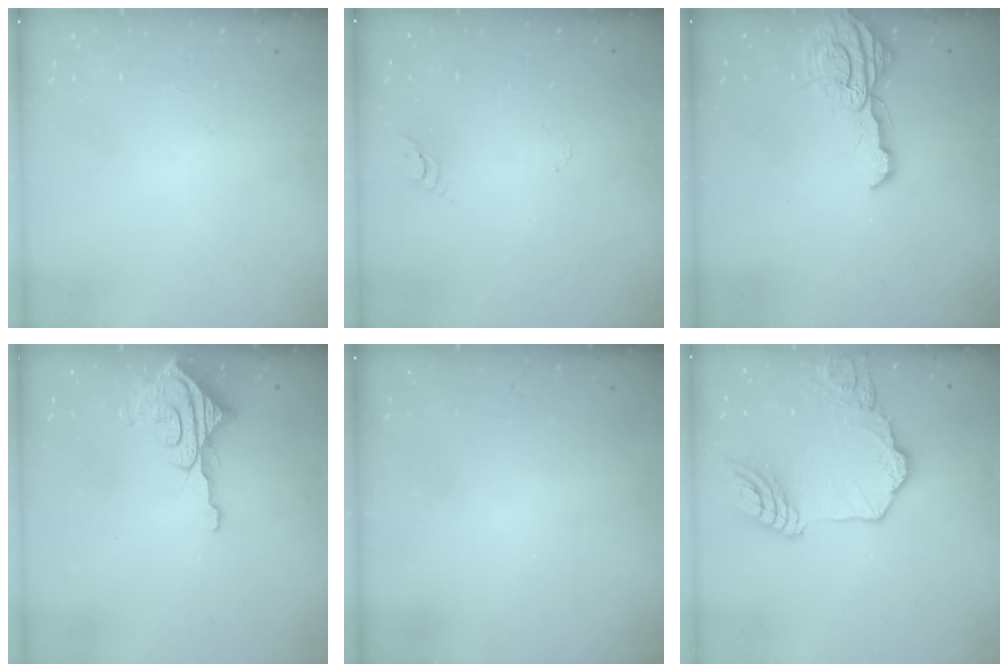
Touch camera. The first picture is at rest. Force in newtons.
{"total": 2.7, "press": 2.7, "slide": 0.2}
{"total": 11.3, "press": 11.2, "slide": 1.3}
{"total": 9.5, "press": 9.5, "slide": 0.8}
{"total": 2.5, "press": 2.5, "slide": 0.2}
{"total": 17.0, "press": 16.9, "slide": 1.9}